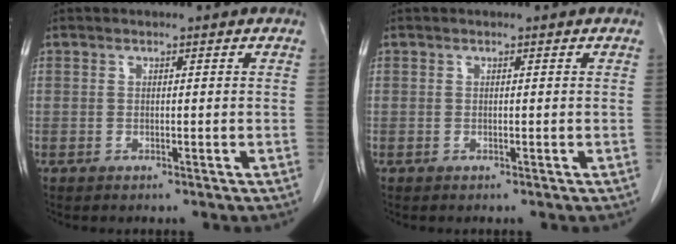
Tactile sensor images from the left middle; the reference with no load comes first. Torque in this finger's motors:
{"motor_torque": [-0.03, 0.03, 0.00, 0.00]}